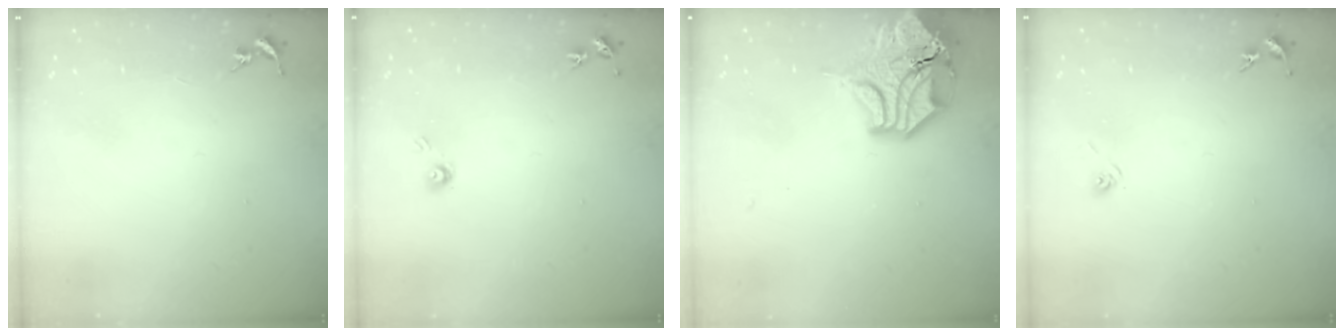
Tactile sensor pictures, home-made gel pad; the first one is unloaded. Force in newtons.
{"total": 4.0, "press": 4.0, "slide": 0.3}
{"total": 16.7, "press": 16.5, "slide": 2.5}
{"total": 2.9, "press": 2.5, "slide": 1.5}